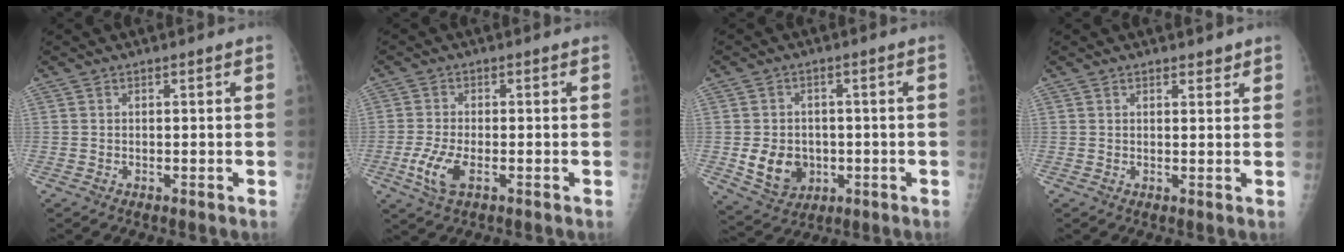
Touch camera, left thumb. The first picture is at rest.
{"total": 5.8, "force": [-2.0, 2.5, 4.8], "torque": [-0.113, -0.002, -0.036]}
{"total": 8.5, "force": [-1.3, 7.0, 4.6], "torque": [-0.050, -0.001, -0.008]}
{"total": 1.8, "force": [1.4, 0.9, 0.6], "torque": [0.003, -0.009, 0.017]}